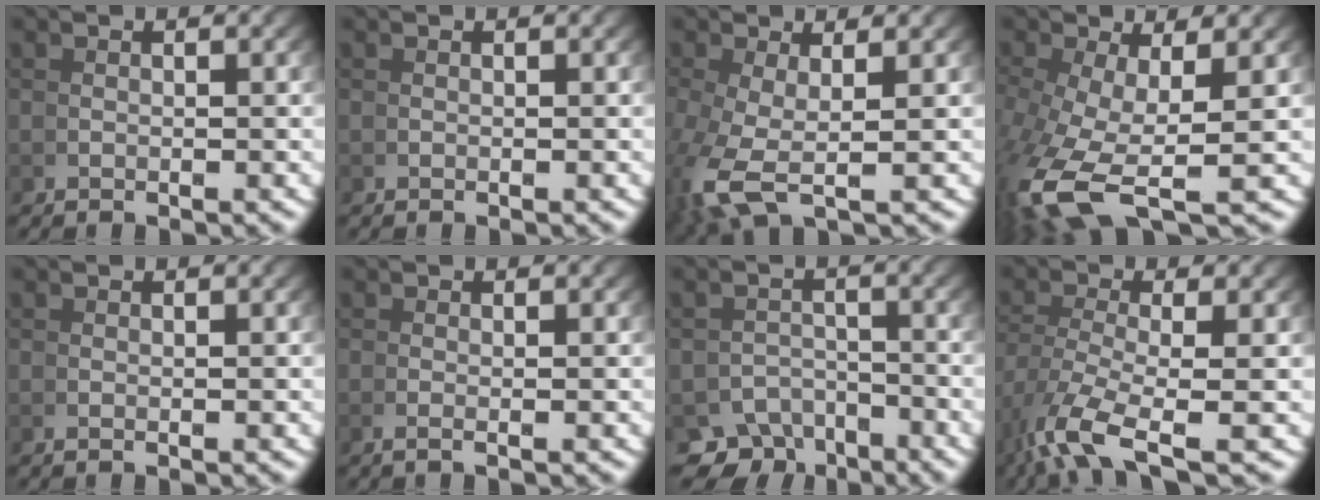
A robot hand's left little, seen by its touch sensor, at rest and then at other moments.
{"total": 0.0}
{"total": 4.5, "force": [-0.6, 2.3, 3.9], "torque": [-0.114, -0.037, 0.010]}
{"total": 7.0, "force": [-2.6, 3.4, 5.5], "torque": [-0.149, -0.048, -0.017]}
{"total": 0.0}
{"total": 0.7, "force": [-0.3, 0.1, 0.7], "torque": [-0.025, -0.007, -0.004]}
{"total": 6.5, "force": [-5.4, 3.4, 1.4], "torque": [0.008, -0.029, -0.086]}
{"total": 4.9, "force": [-2.6, 1.3, 3.9], "torque": [-0.092, -0.037, -0.021]}